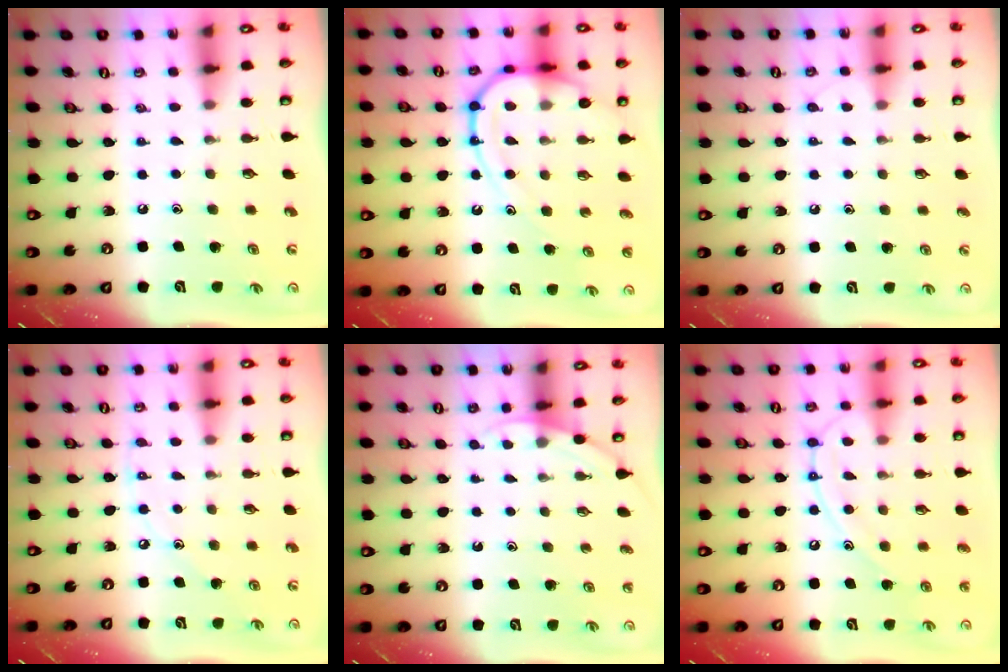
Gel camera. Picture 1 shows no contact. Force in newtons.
{"total": 13.3, "press": 13.3, "slide": 1.2}
{"total": 4.6, "press": 4.6, "slide": 0.5}
{"total": 5.3, "press": 5.3, "slide": 0.6}
{"total": 2.5, "press": 2.5, "slide": 0.1}
{"total": 12.3, "press": 12.2, "slide": 1.2}